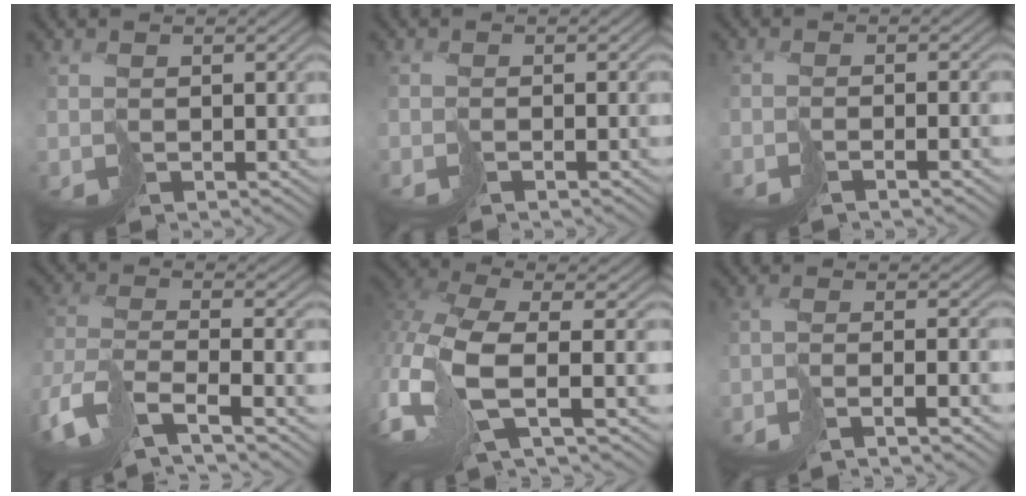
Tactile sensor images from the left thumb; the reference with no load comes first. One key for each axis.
{"total": 1.0, "fx": -0.8, "fy": -0.3, "fz": 0.4, "tx": -0.002, "ty": 0.006, "tz": -0.018}
{"total": 2.4, "fx": -1.7, "fy": -0.5, "fz": 1.6, "tx": -0.017, "ty": 0.001, "tz": -0.034}
{"total": 9.9, "fx": -6.9, "fy": 1.9, "fz": 6.8, "tx": -0.141, "ty": -0.010, "tz": -0.141}
{"total": 11.0, "fx": -3.1, "fy": 4.0, "fz": 9.8, "tx": -0.243, "ty": -0.013, "tz": -0.069}
{"total": 4.5, "fx": -3.5, "fy": -0.3, "fz": 2.9, "tx": -0.034, "ty": 0.002, "tz": -0.065}